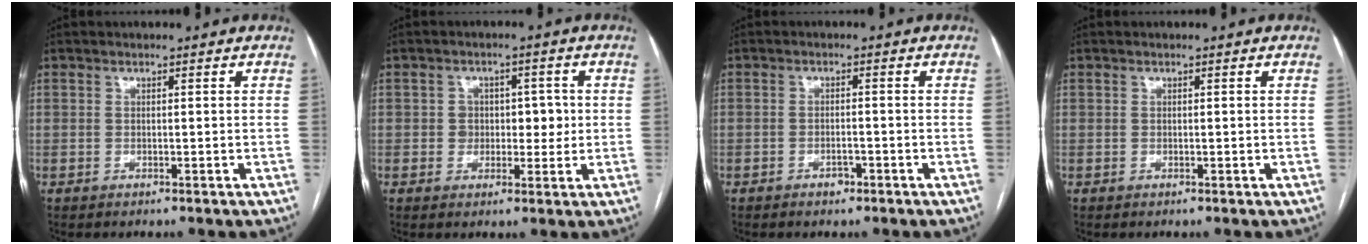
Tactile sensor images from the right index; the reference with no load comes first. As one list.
[{"total": 4.7, "force": [0.1, 3.8, 2.7], "torque": [-0.018, 0.017, 0.005]}, {"total": 1.9, "force": [-1.3, 0.9, 1.1], "torque": [-0.017, 0.003, -0.016]}, {"total": 0.0}]